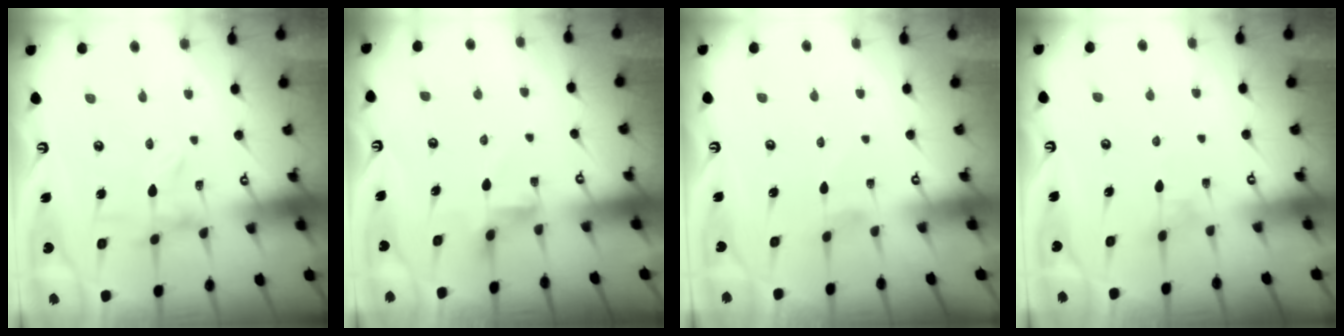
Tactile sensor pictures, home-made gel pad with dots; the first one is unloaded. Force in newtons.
{"total": 3.0, "press": 2.9, "slide": 0.5}
{"total": 0.9, "press": 0.9, "slide": 0.1}
{"total": 2.3, "press": 2.3, "slide": 0.3}